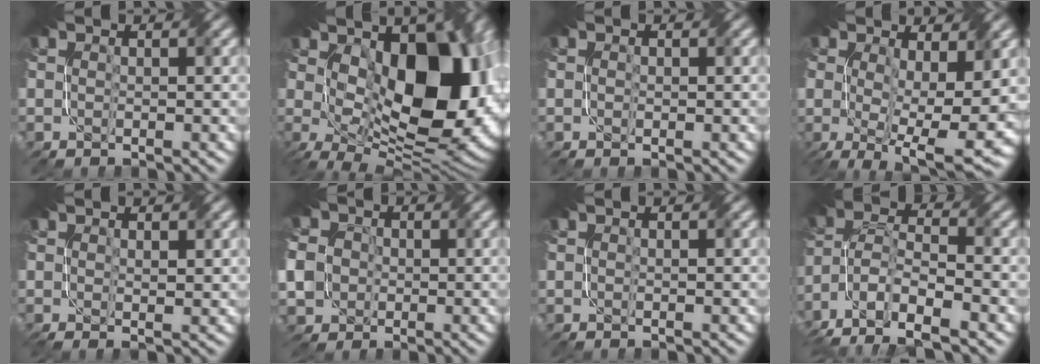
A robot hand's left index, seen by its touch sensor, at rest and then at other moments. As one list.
[{"total": 15.4, "force": [1.8, 8.7, 12.6], "torque": [-0.158, -0.011, 0.039]}, {"total": 0.7, "force": [0.0, 0.4, 0.5], "torque": [-0.009, -0.002, 0.003]}, {"total": 10.0, "force": [0.2, 4.9, 8.6], "torque": [-0.147, -0.028, 0.018]}, {"total": 1.3, "force": [0.5, 0.3, 1.2], "torque": [-0.017, -0.002, 0.016]}, {"total": 6.9, "force": [-0.6, 6.1, 3.2], "torque": [-0.085, 0.004, -0.027]}, {"total": 0.0}, {"total": 8.8, "force": [-6.0, 3.1, 5.7], "torque": [-0.109, -0.003, -0.118]}]